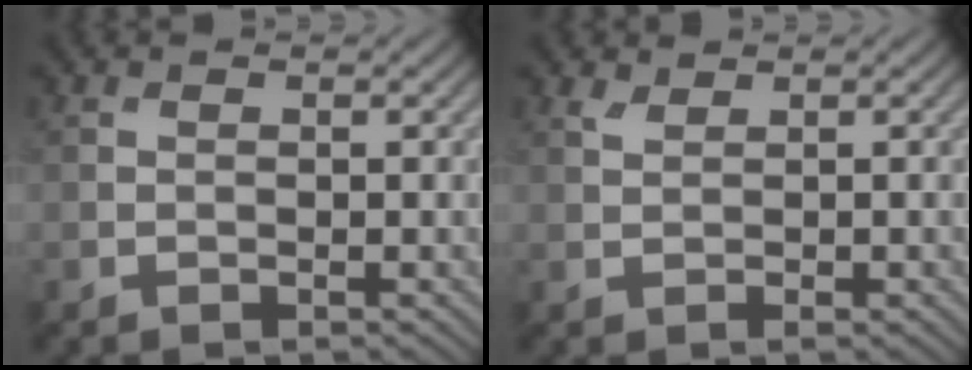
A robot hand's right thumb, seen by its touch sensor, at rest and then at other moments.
{"total": 0.9, "force": [0.7, 0.4, 0.1], "torque": [-0.005, 0.000, 0.021]}